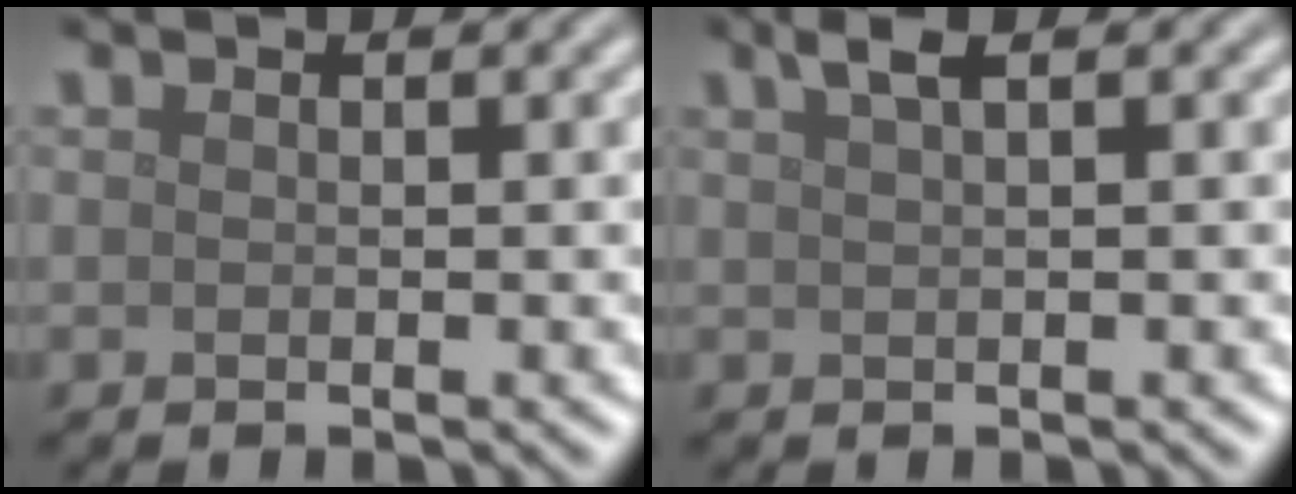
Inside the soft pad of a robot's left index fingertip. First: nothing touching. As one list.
[{"total": 2.0, "force": [1.2, 0.6, 1.5], "torque": [-0.020, 0.006, 0.018]}]